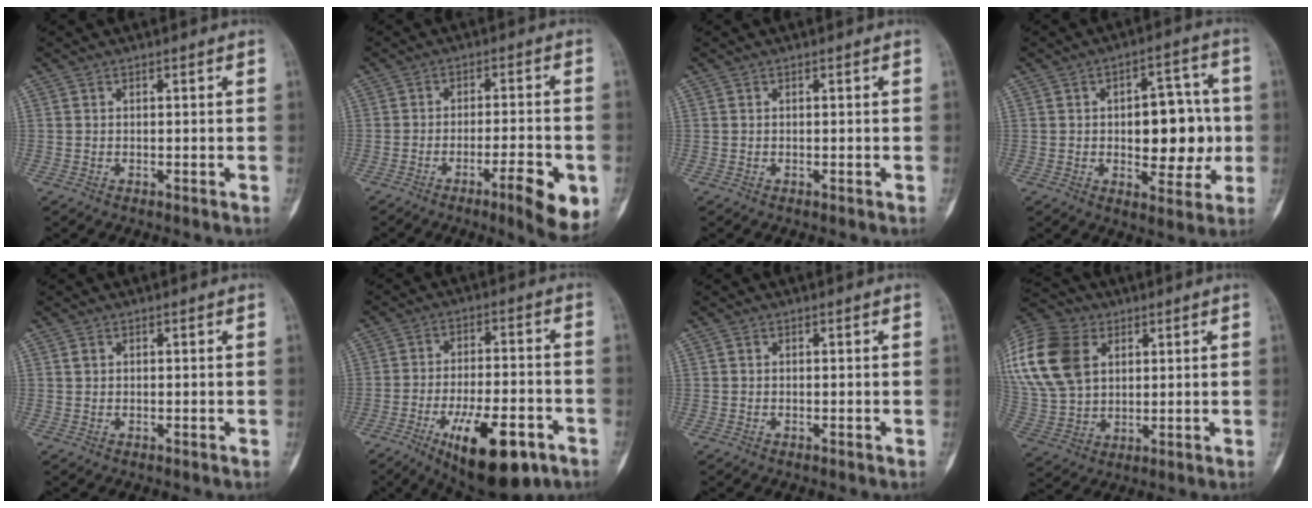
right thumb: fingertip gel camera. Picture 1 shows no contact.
{"total": 9.6, "force": [-3.9, 1.9, 8.5], "torque": [-0.118, 0.008, -0.052]}
{"total": 0.0}
{"total": 13.9, "force": [-0.5, 7.7, 11.6], "torque": [-0.111, 0.017, -0.002]}
{"total": 0.9, "force": [0.3, 0.7, 0.4], "torque": [-0.006, 0.002, 0.007]}
{"total": 16.9, "force": [-8.4, 6.6, 13.1], "torque": [-0.197, 0.032, -0.119]}
{"total": 0.0}
{"total": 21.9, "force": [7.1, 15.5, 13.7], "torque": [-0.305, 0.015, 0.138]}